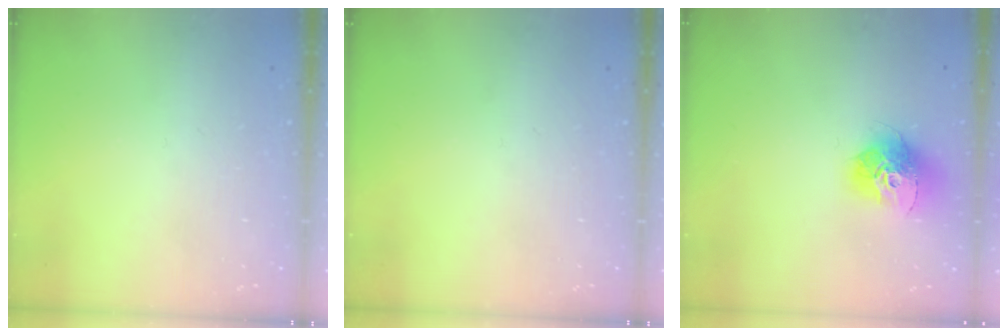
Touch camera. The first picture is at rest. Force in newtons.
{"total": 0.0}
{"total": 14.4, "press": 14.3, "slide": 1.3}